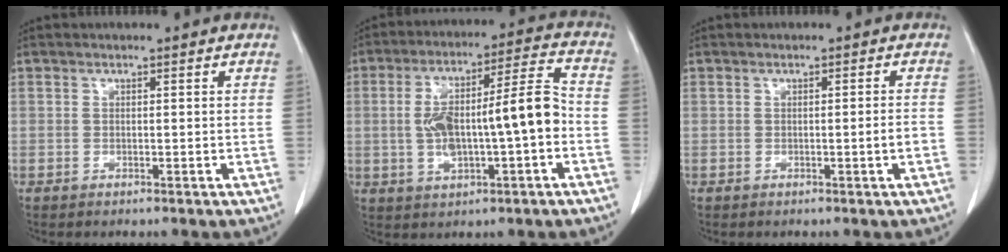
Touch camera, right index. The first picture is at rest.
{"total": 13.5, "force": [-1.5, 2.6, 13.2], "torque": [-0.232, 0.030, -0.018]}
{"total": 1.7, "force": [-0.6, -0.4, 1.5], "torque": [-0.022, -0.003, -0.009]}